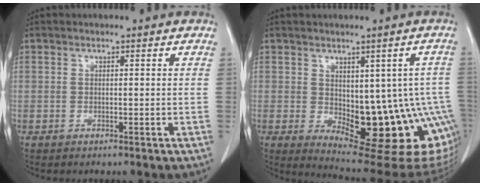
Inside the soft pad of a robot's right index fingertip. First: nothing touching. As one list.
[{"total": 17.6, "force": [-4.0, 7.0, 15.7], "torque": [-0.134, 0.006, -0.029]}]